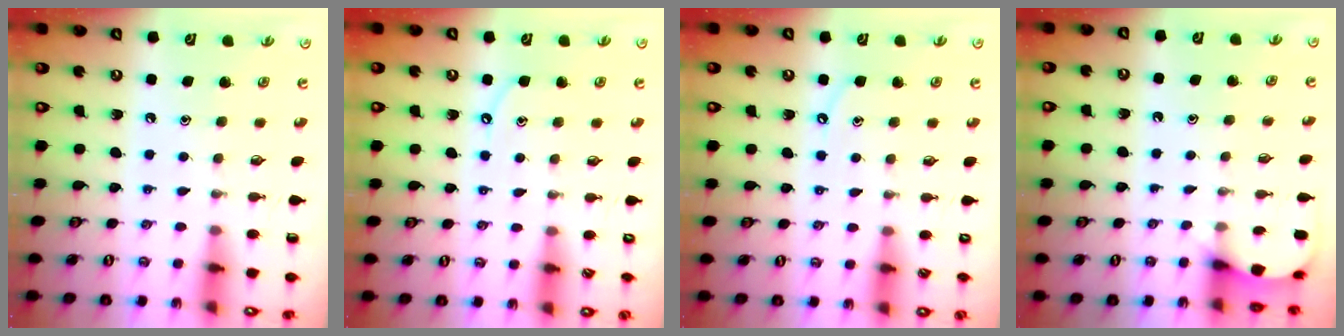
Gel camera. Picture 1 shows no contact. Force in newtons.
{"total": 5.4, "press": 5.3, "slide": 0.7}
{"total": 4.7, "press": 4.6, "slide": 0.5}
{"total": 4.6, "press": 4.5, "slide": 0.5}